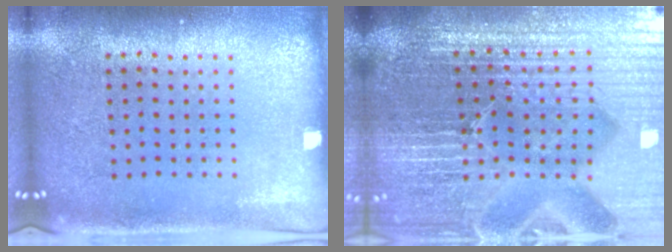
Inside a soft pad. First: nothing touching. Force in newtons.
{"total": 7.2, "press": 6.3, "slide": 3.5}